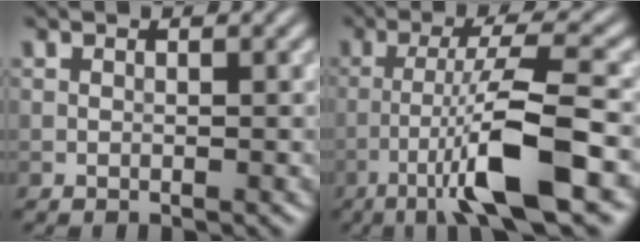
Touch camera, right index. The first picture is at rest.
{"total": 8.6, "force": [-3.8, 0.8, 7.7], "torque": [-0.132, 0.014, -0.067]}